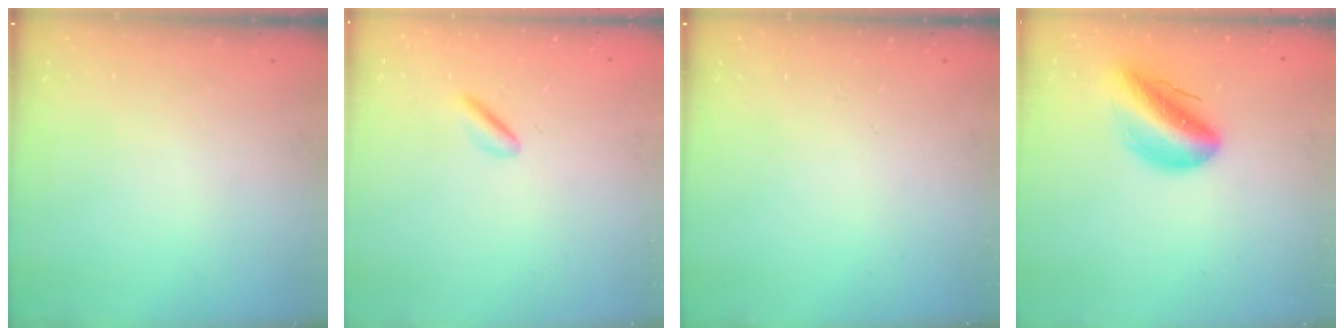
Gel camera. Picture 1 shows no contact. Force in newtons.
{"total": 1.8, "press": 1.6, "slide": 0.8}
{"total": 0.0}
{"total": 13.4, "press": 12.9, "slide": 3.6}